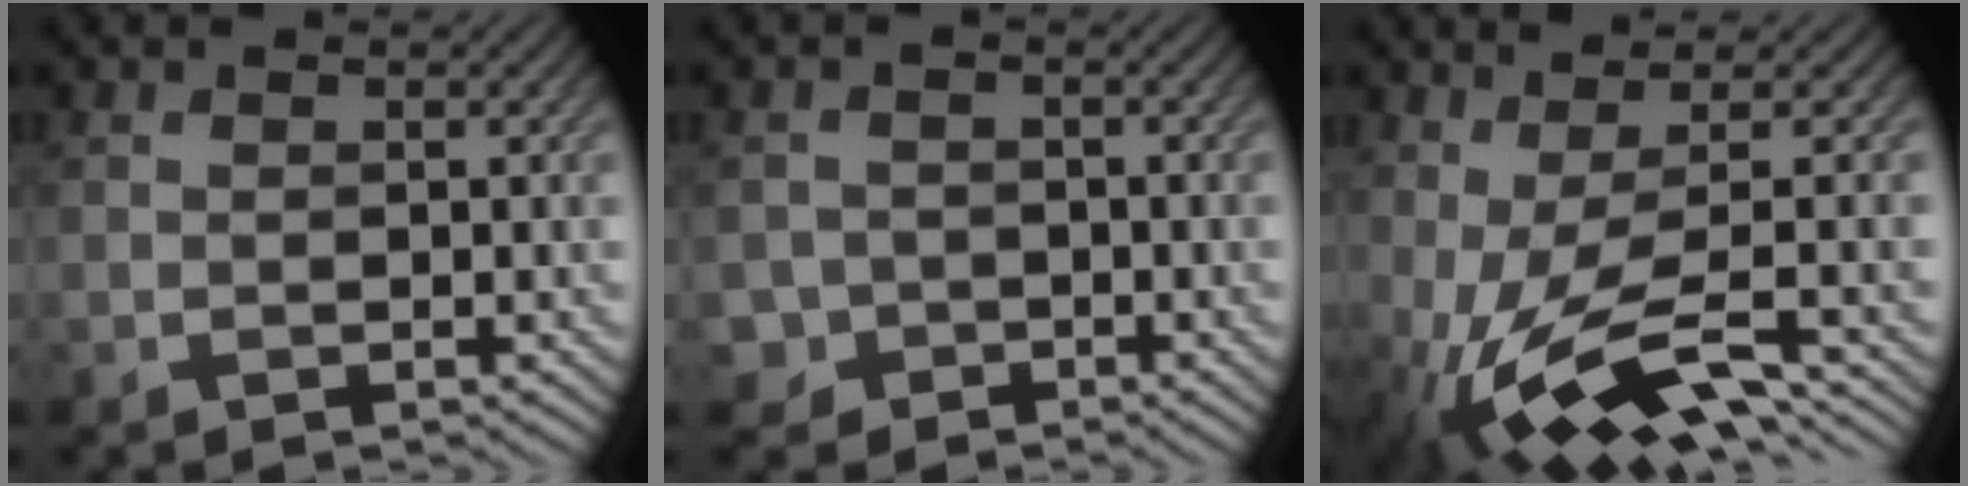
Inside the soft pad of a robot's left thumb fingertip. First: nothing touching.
{"total": 2.6, "force": [-1.4, 2.2, 0.2], "torque": [-0.001, 0.000, -0.029]}
{"total": 10.8, "force": [-2.3, 3.5, 9.9], "torque": [-0.194, -0.006, -0.032]}